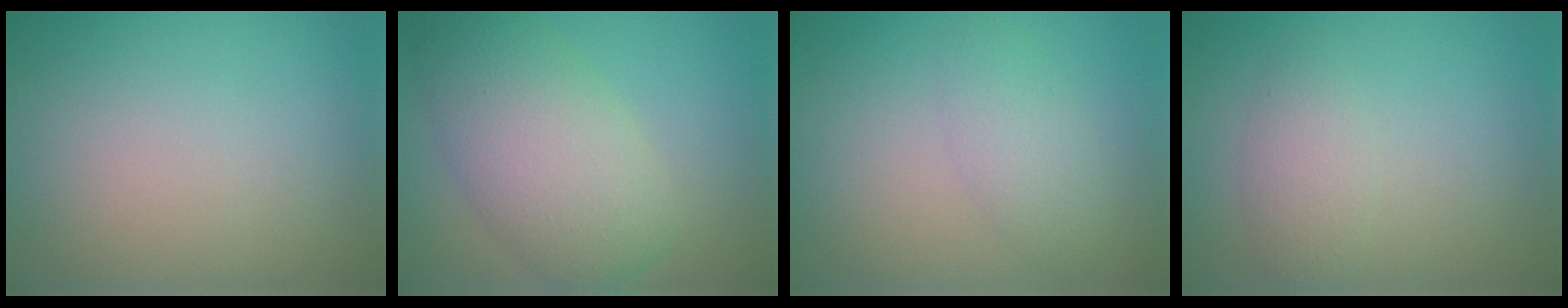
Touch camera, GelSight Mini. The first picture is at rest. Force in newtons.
{"total": 6.9, "press": 6.9, "slide": 0.4}
{"total": 2.4, "press": 2.4, "slide": 0.0}
{"total": 2.1, "press": 2.1, "slide": 0.1}